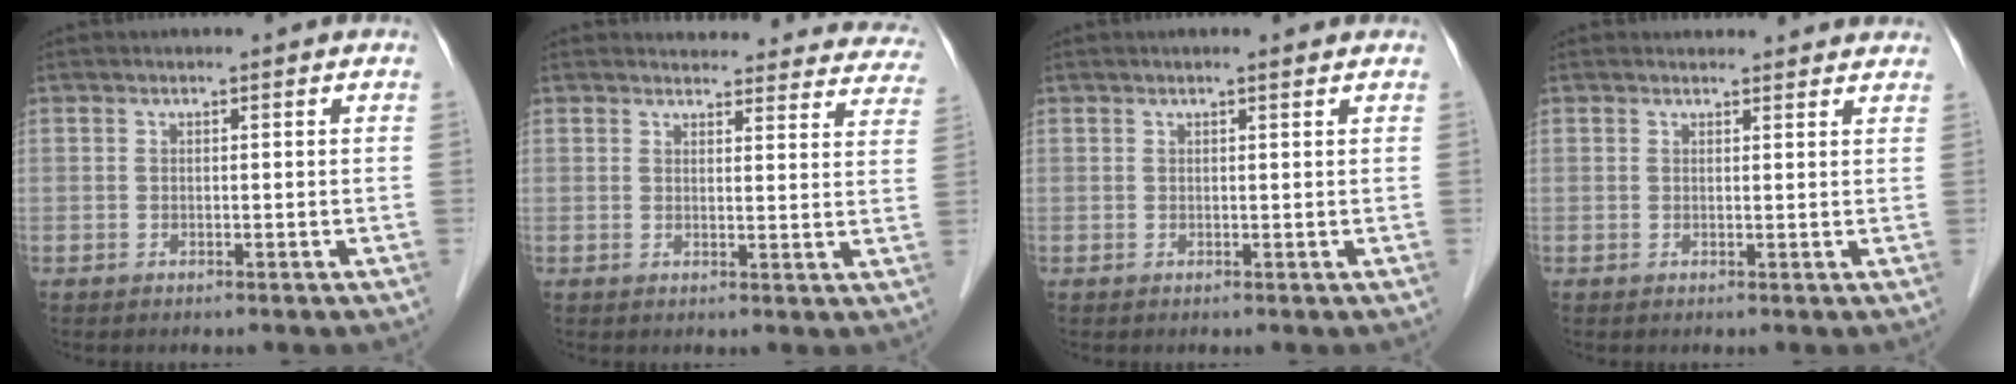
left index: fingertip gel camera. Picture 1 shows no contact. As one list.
[{"total": 20.1, "force": [19.1, 5.2, 3.4], "torque": [-0.018, -0.042, 0.196]}, {"total": 1.5, "force": [1.3, 0.0, 0.8], "torque": [-0.015, 0.011, 0.020]}, {"total": 5.6, "force": [5.4, 1.5, 0.8], "torque": [-0.001, 0.013, 0.049]}]